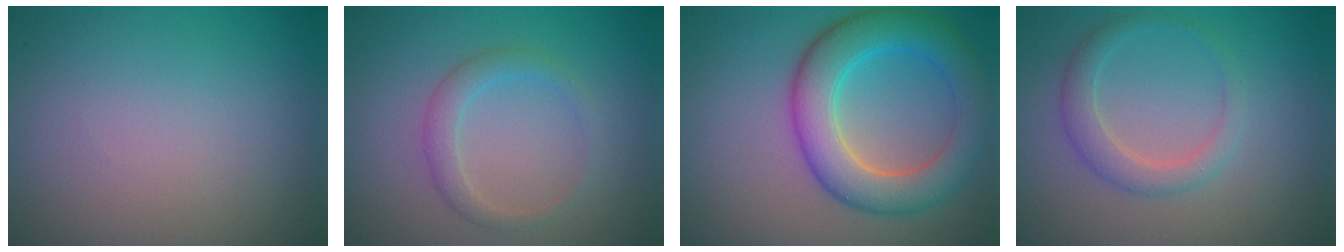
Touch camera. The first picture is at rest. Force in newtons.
{"total": 2.0, "press": 2.0, "slide": 0.1}
{"total": 7.3, "press": 7.3, "slide": 0.1}
{"total": 2.4, "press": 2.4, "slide": 0.1}